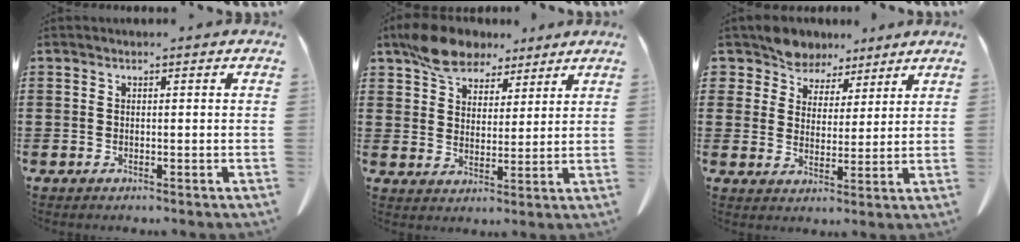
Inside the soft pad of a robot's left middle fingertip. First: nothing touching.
{"total": 7.9, "force": [6.4, 3.9, 2.7], "torque": [-0.069, -0.003, 0.120]}
{"total": 6.4, "force": [5.7, 3.0, 0.3], "torque": [-0.043, -0.023, 0.106]}